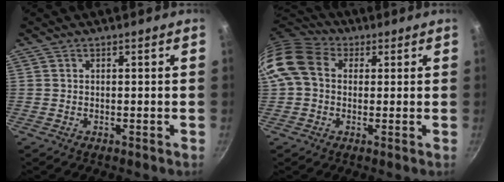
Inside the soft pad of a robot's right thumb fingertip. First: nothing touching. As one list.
[{"total": 11.7, "force": [1.8, 9.1, 7.0], "torque": [-0.119, 0.023, 0.014]}]